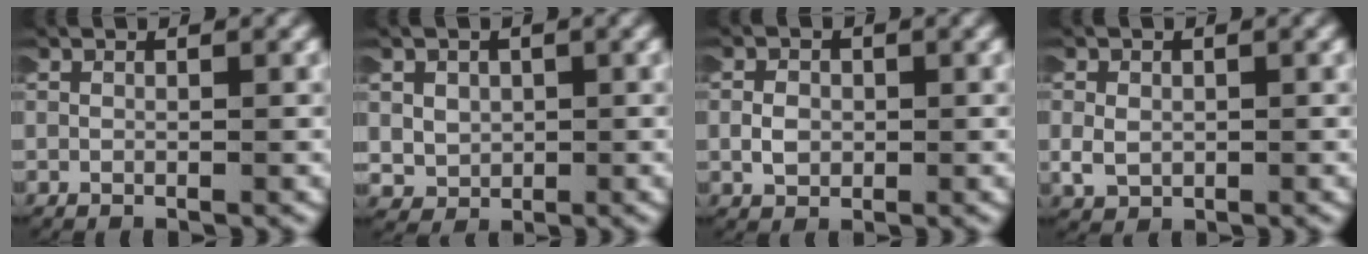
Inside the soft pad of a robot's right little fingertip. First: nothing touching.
{"total": 3.1, "force": [0.2, 3.0, 0.9], "torque": [-0.041, -0.010, 0.011]}
{"total": 1.4, "force": [-0.2, 1.1, 0.8], "torque": [-0.020, 0.005, -0.005]}
{"total": 2.0, "force": [-0.1, 1.8, 1.0], "torque": [-0.039, -0.001, 0.002]}